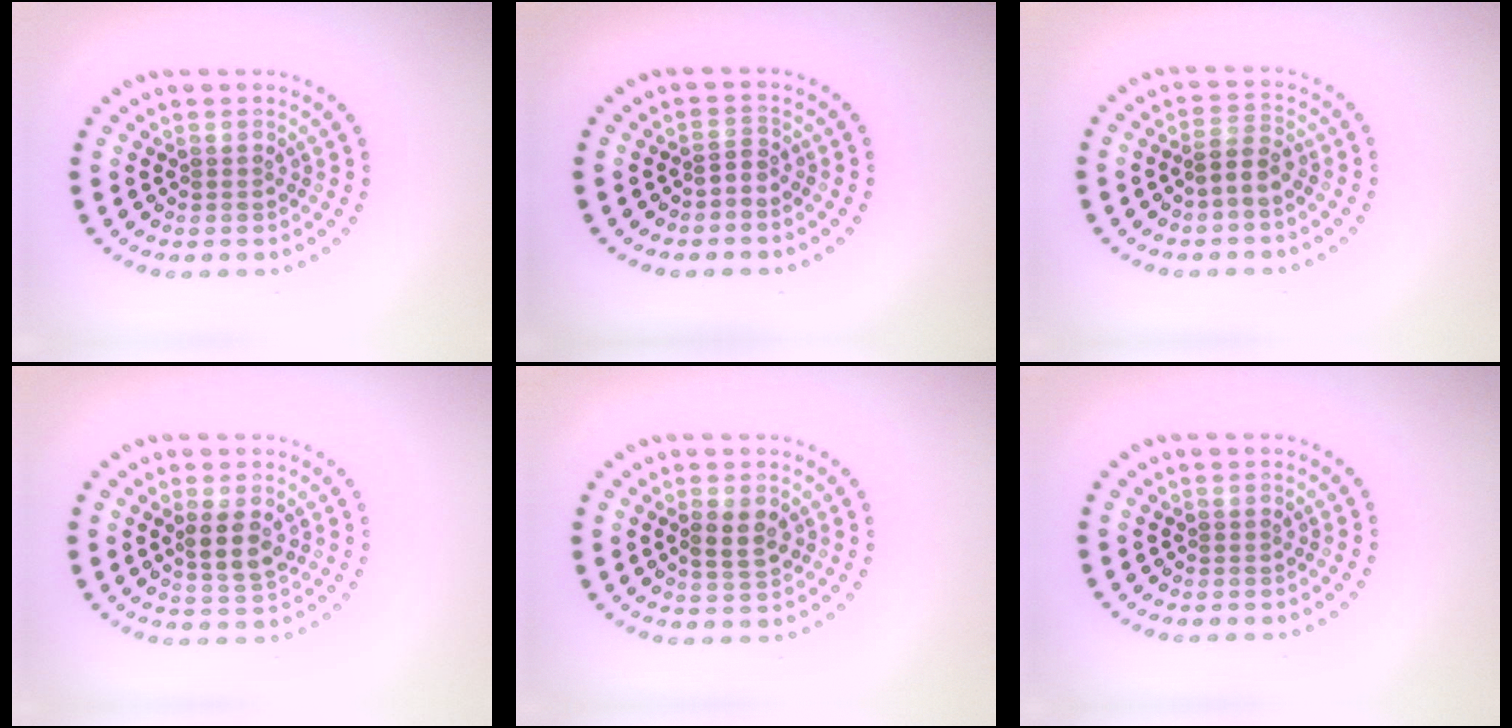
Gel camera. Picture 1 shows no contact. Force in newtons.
{"total": 1.1, "press": 0.5, "slide": 1.0}
{"total": 2.0, "press": 1.8, "slide": 1.0}
{"total": 3.0, "press": 2.8, "slide": 1.1}
{"total": 2.3, "press": 2.3, "slide": 0.5}
{"total": 0.0}